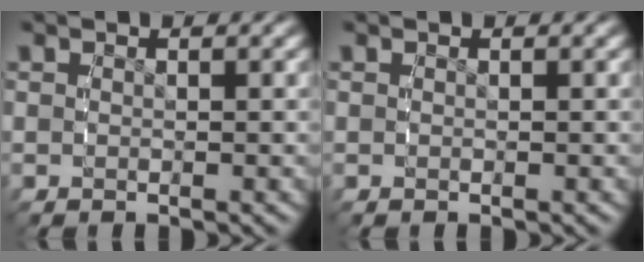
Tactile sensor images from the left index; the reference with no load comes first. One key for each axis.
{"total": 0.0}